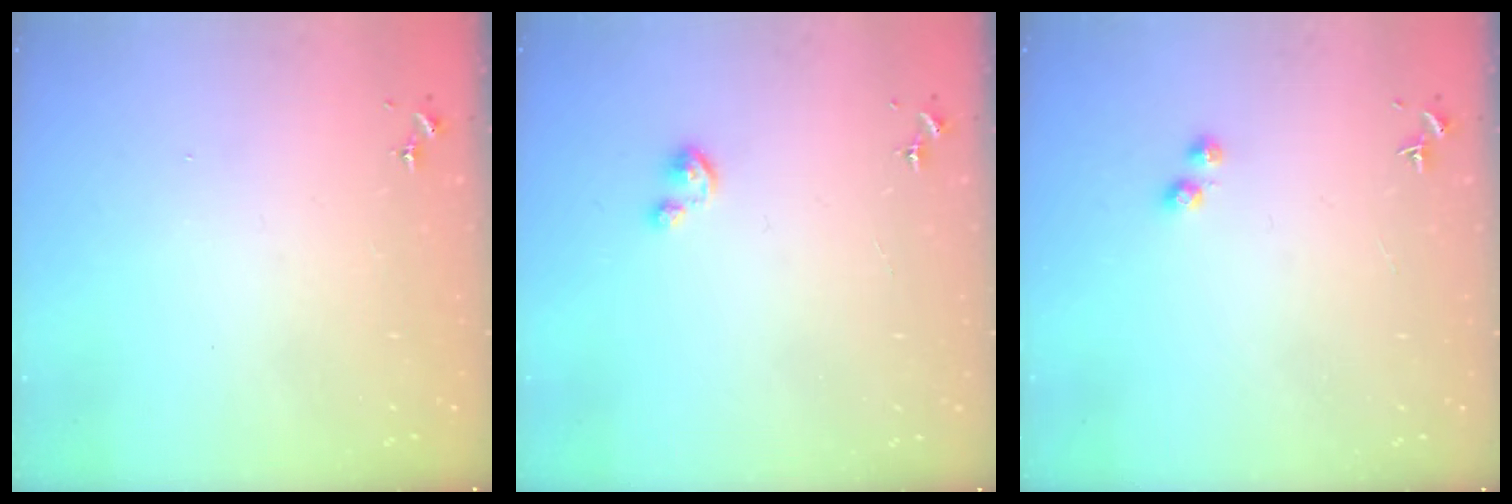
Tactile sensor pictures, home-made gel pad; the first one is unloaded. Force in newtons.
{"total": 3.0, "press": 3.0, "slide": 0.3}
{"total": 2.8, "press": 2.7, "slide": 0.7}